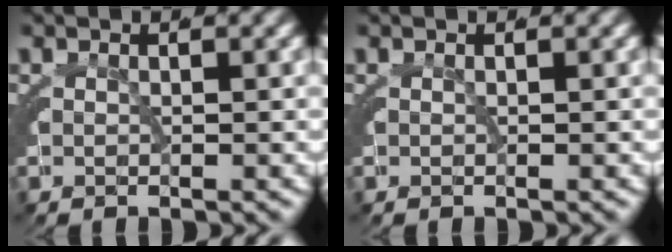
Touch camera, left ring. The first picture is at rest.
{"total": 0.0}